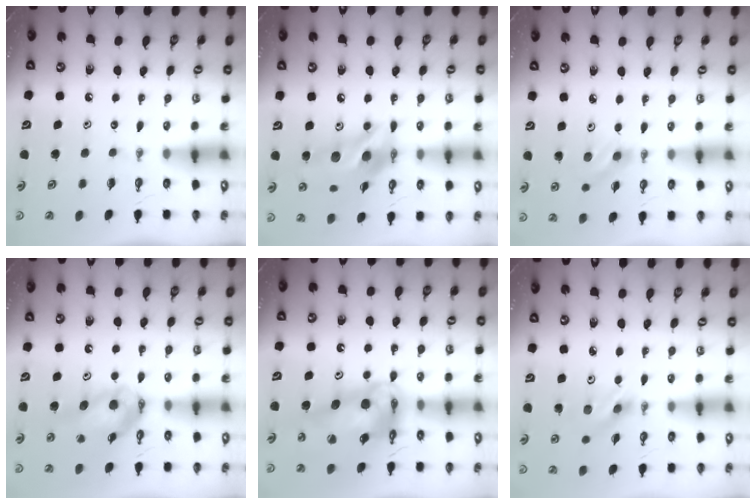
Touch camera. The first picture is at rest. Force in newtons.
{"total": 14.1, "press": 14.0, "slide": 1.2}
{"total": 3.9, "press": 3.6, "slide": 1.5}
{"total": 10.9, "press": 10.9, "slide": 1.2}
{"total": 19.4, "press": 19.3, "slide": 1.8}
{"total": 3.0, "press": 3.0, "slide": 0.4}